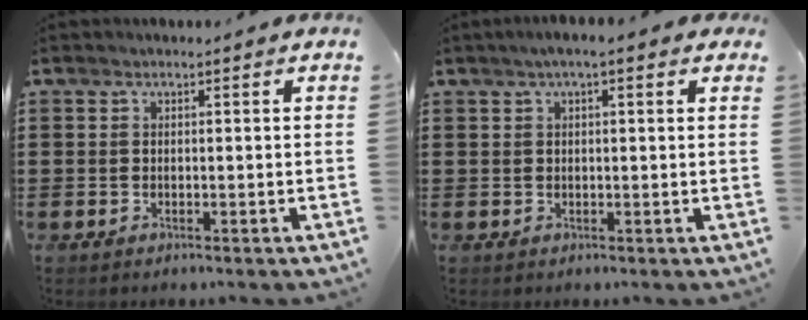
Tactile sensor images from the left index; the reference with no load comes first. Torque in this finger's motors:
{"motor_torque": [2.14, 0.00, 0.42, 0.12]}